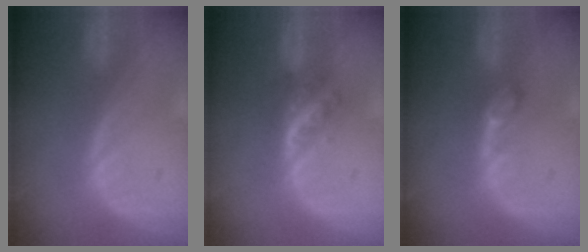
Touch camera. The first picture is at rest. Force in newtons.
{"total": 4.7, "press": 4.3, "slide": 2.0}
{"total": 2.5, "press": 2.4, "slide": 0.3}